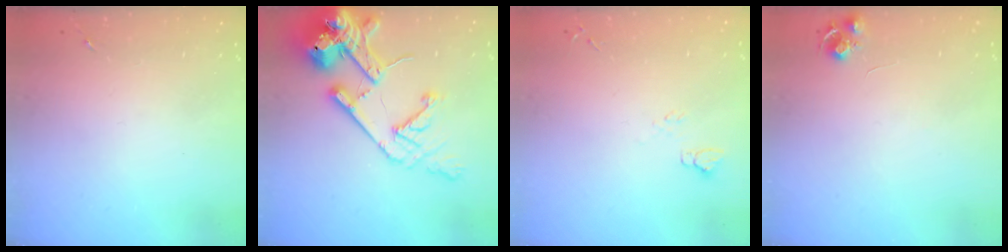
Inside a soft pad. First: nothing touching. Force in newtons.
{"total": 20.3, "press": 20.1, "slide": 2.7}
{"total": 5.0, "press": 5.0, "slide": 0.6}
{"total": 6.8, "press": 6.7, "slide": 0.9}